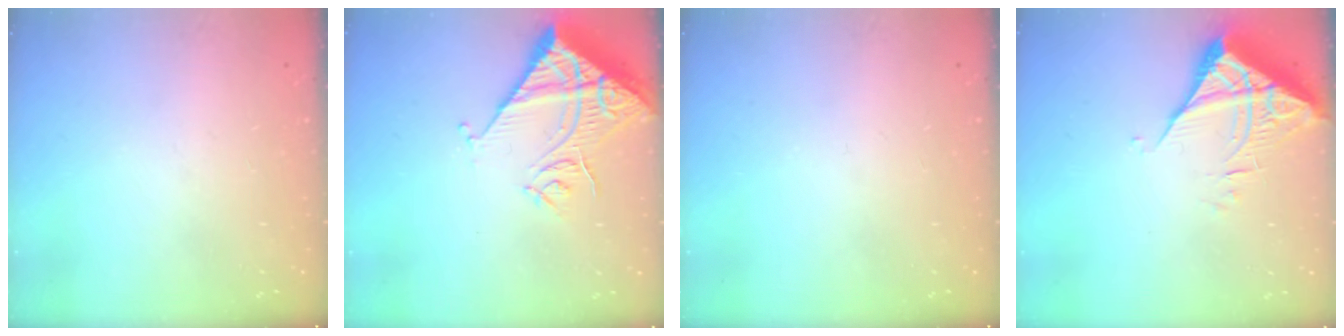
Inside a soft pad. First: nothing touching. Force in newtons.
{"total": 13.2, "press": 13.1, "slide": 1.7}
{"total": 0.0}
{"total": 6.6, "press": 6.6, "slide": 0.8}